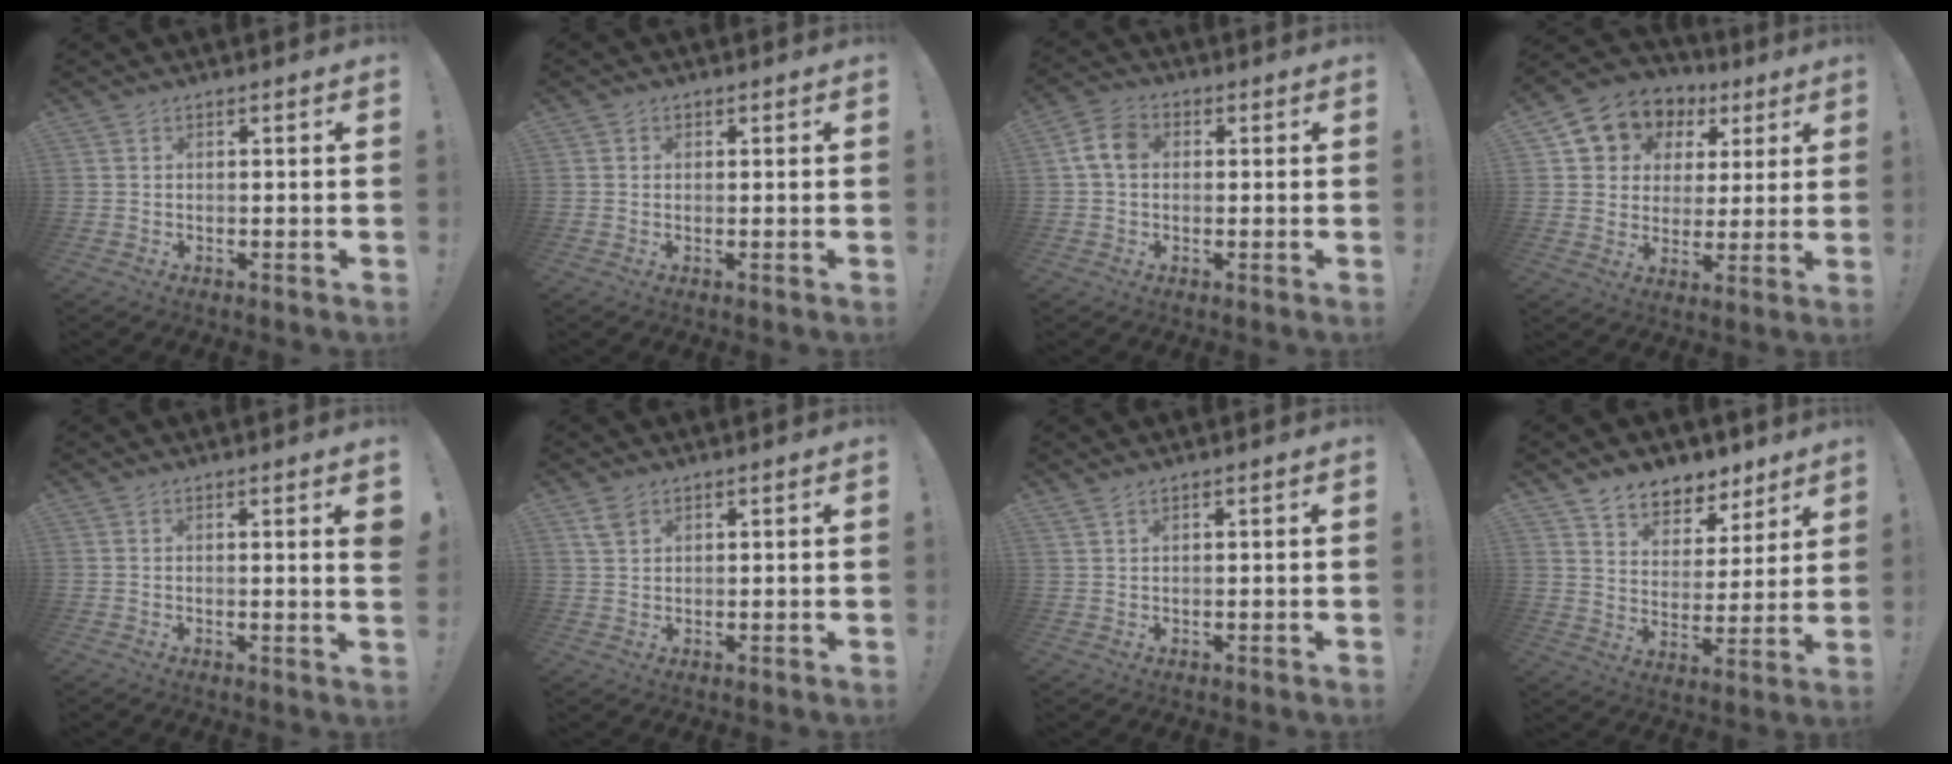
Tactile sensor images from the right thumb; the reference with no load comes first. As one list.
[{"total": 1.0, "force": [0.2, 0.9, 0.2], "torque": [0.001, 0.000, 0.003]}, {"total": 7.1, "force": [0.8, 5.1, 4.9], "torque": [-0.090, 0.017, 0.020]}, {"total": 9.0, "force": [4.0, 7.7, 2.2], "torque": [-0.038, -0.030, 0.083]}, {"total": 2.8, "force": [1.0, -0.3, 2.5], "torque": [-0.026, -0.016, 0.013]}, {"total": 3.6, "force": [2.4, 2.2, 1.6], "torque": [-0.022, -0.008, 0.046]}, {"total": 1.6, "force": [1.2, 0.3, 0.9], "torque": [-0.023, -0.001, 0.025]}, {"total": 8.0, "force": [6.2, 4.9, 1.3], "torque": [-0.014, -0.054, 0.119]}]